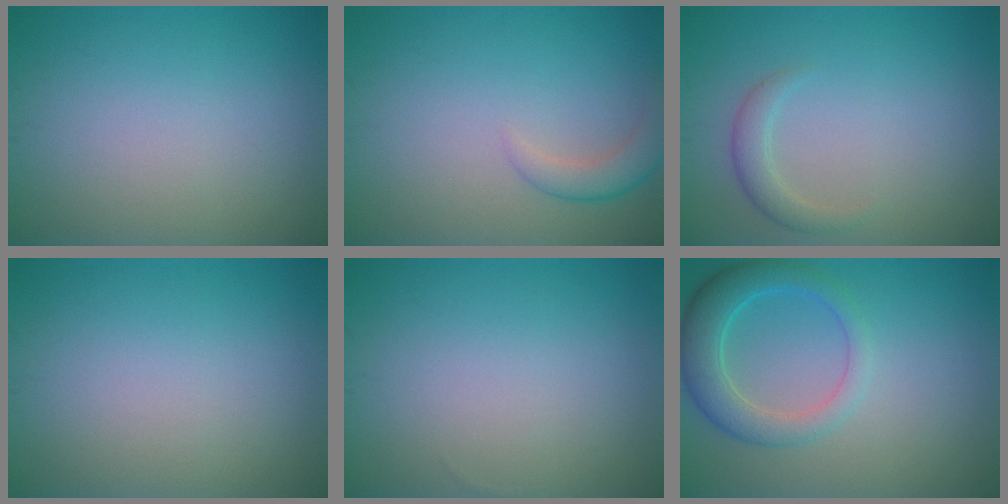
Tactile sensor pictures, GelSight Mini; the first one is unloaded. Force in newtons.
{"total": 2.6, "press": 2.6, "slide": 0.2}
{"total": 1.8, "press": 1.8, "slide": 0.1}
{"total": 0.0}
{"total": 0.0}
{"total": 4.4, "press": 4.4, "slide": 0.3}